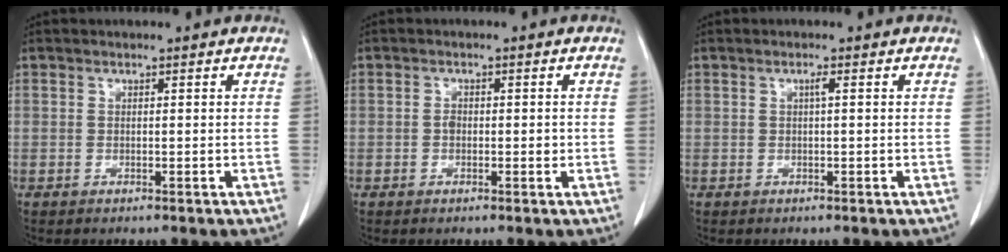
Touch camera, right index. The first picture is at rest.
{"total": 1.8, "force": [-0.2, 1.1, 1.5], "torque": [-0.024, 0.003, -0.003]}
{"total": 0.7, "force": [0.2, -0.1, 0.7], "torque": [-0.013, 0.002, 0.003]}